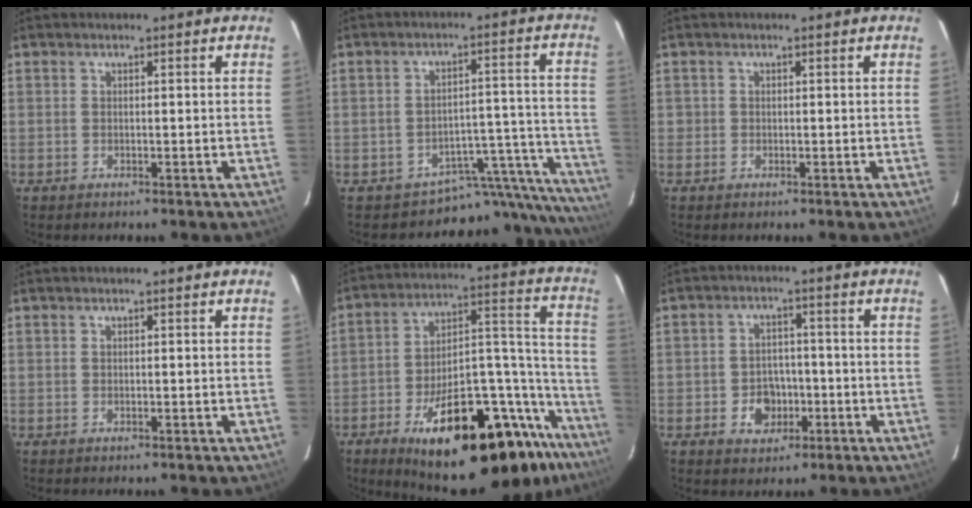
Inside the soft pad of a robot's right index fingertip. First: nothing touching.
{"total": 15.0, "force": [-13.7, 5.7, 2.5], "torque": [0.004, 0.059, -0.184]}
{"total": 0.8, "force": [-0.2, 0.8, 0.0], "torque": [0.001, 0.000, -0.004]}
{"total": 0.0}
{"total": 33.1, "force": [-22.5, 11.4, 21.5], "torque": [-0.278, 0.037, -0.320]}
{"total": 6.2, "force": [-2.4, 5.1, 2.6], "torque": [-0.064, 0.014, -0.024]}